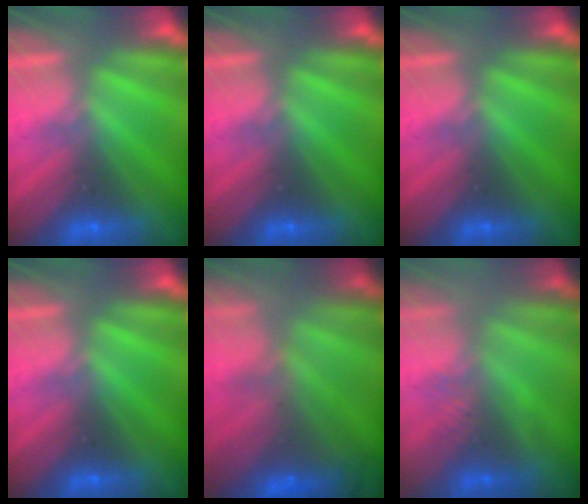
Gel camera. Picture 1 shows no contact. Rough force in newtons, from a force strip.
{"total": 0.0}
{"total": 0.0}
{"total": 0.0}
{"total": 11.0}
{"total": 2.5}